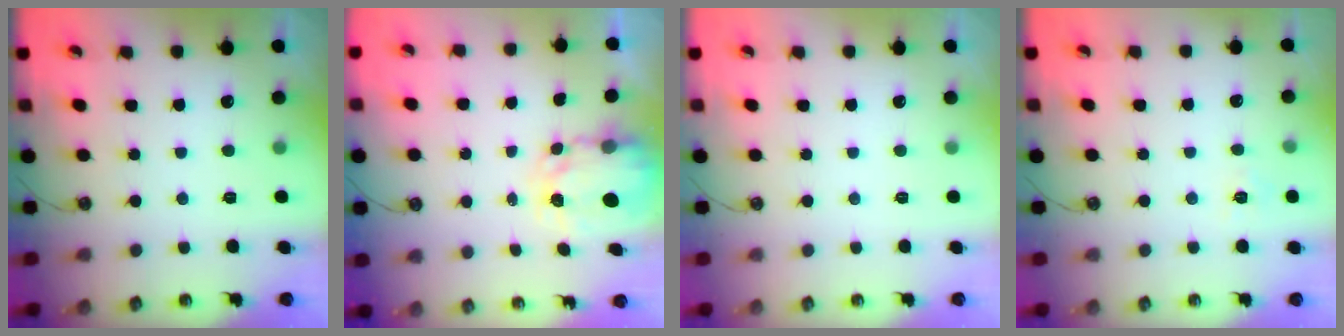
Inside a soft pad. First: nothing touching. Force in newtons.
{"total": 4.0, "press": 4.0, "slide": 0.1}
{"total": 0.0}
{"total": 6.6, "press": 6.5, "slide": 0.6}